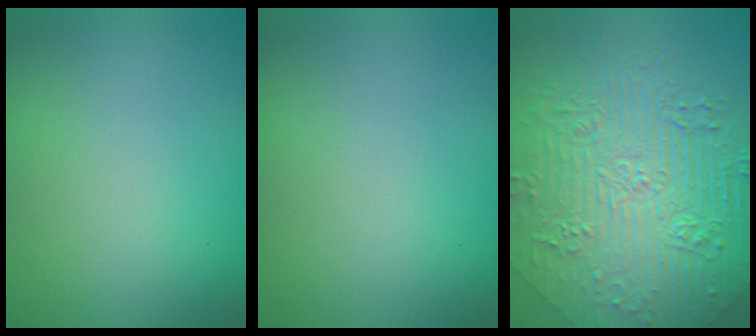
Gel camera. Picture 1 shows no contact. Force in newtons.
{"total": 0.0}
{"total": 11.1, "press": 7.5, "slide": 8.1}